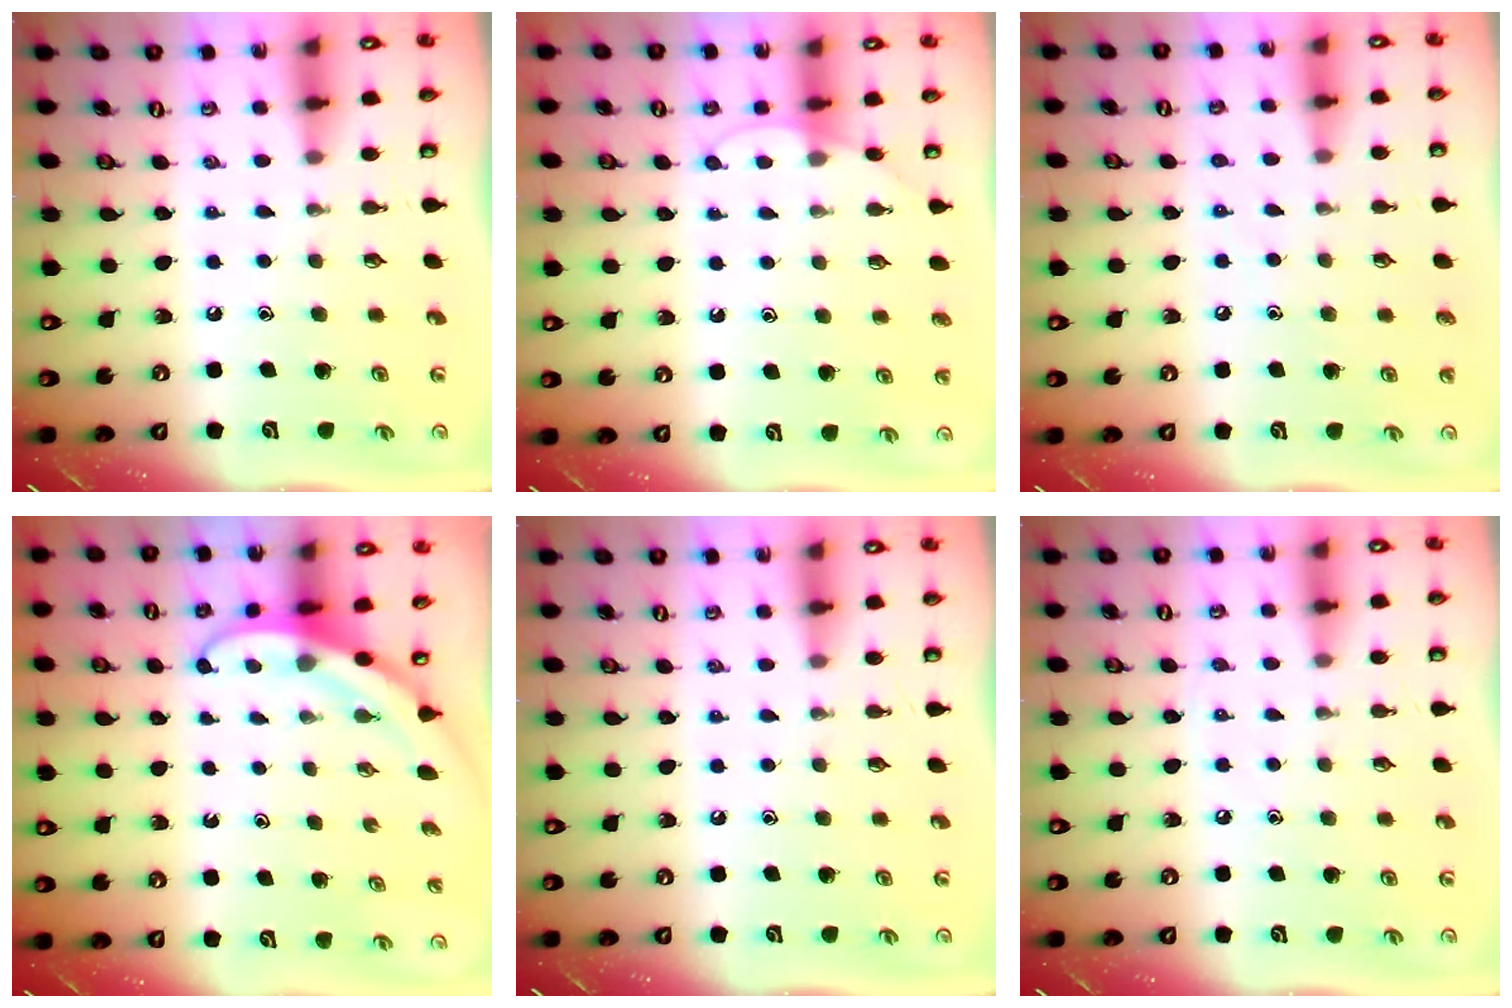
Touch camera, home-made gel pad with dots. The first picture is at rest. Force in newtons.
{"total": 4.8, "press": 4.7, "slide": 0.4}
{"total": 6.2, "press": 6.2, "slide": 0.5}
{"total": 3.7, "press": 3.7, "slide": 0.3}
{"total": 0.0}
{"total": 3.0, "press": 3.0, "slide": 0.4}